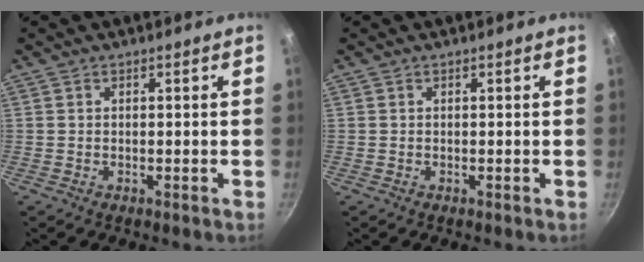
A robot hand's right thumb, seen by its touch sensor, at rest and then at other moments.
{"total": 0.0}